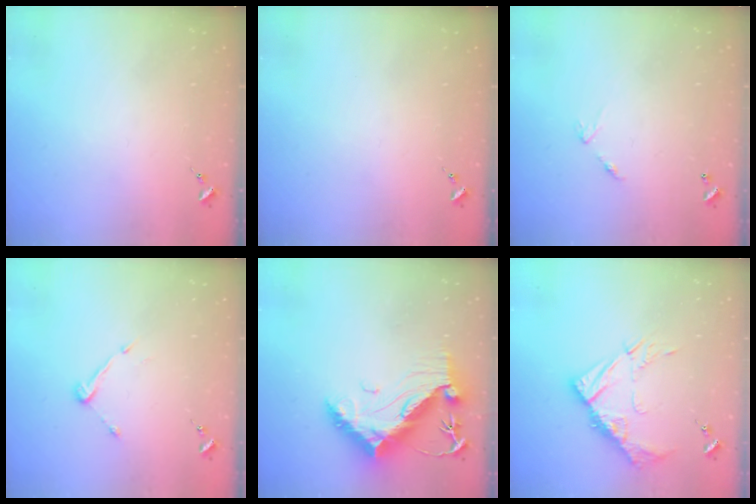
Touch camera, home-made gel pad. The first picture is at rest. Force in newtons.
{"total": 0.0}
{"total": 5.8, "press": 5.8, "slide": 0.4}
{"total": 6.5, "press": 6.5, "slide": 0.6}
{"total": 14.8, "press": 14.7, "slide": 1.3}
{"total": 12.2, "press": 12.1, "slide": 0.9}